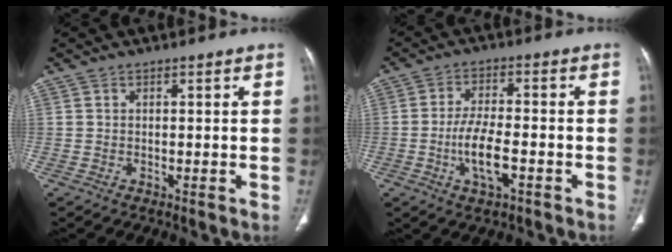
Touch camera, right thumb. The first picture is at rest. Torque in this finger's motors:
{"motor_torque": [3.99, 1.01, 1.31, -1.49, 0.28]}